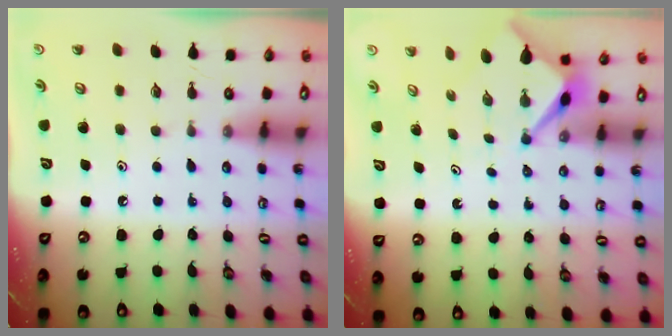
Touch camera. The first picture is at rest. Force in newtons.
{"total": 3.0, "press": 3.0, "slide": 0.3}